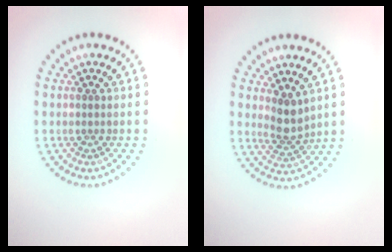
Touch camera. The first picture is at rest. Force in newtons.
{"total": 2.5, "press": 2.0, "slide": 1.6}